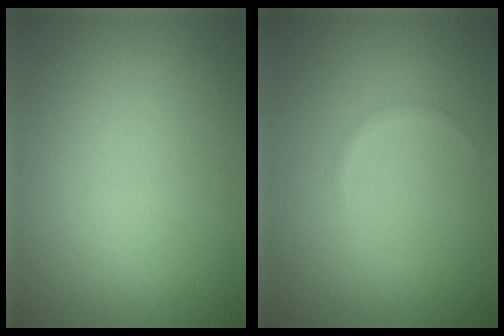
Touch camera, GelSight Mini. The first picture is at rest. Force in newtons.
{"total": 0.5, "press": 0.5, "slide": 0.0}